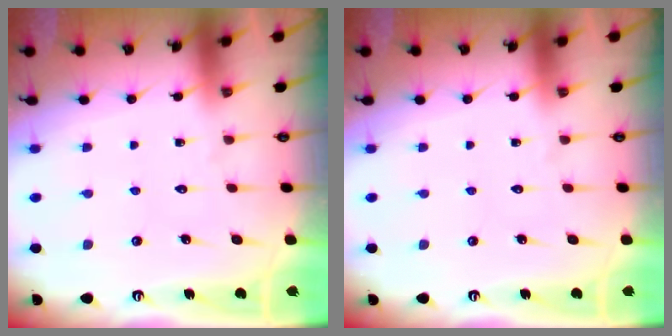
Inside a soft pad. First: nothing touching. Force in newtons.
{"total": 0.0}